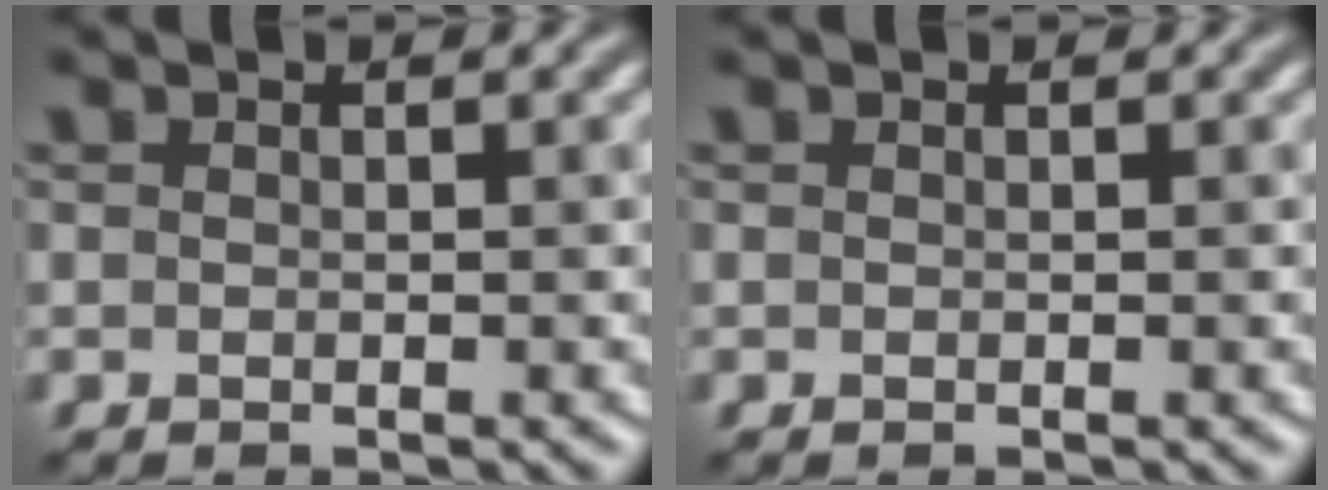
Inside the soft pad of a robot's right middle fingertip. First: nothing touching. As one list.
[{"total": 0.0}]